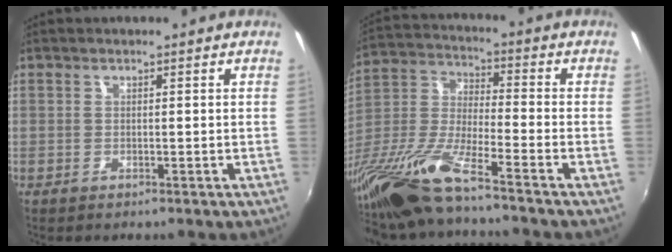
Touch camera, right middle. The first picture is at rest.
{"total": 17.7, "force": [-13.8, 0.7, 11.1], "torque": [-0.232, -0.038, -0.272]}